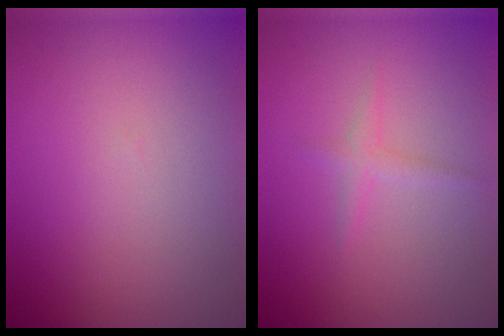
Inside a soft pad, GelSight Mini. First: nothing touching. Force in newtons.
{"total": 1.2, "press": 1.2, "slide": 0.0}